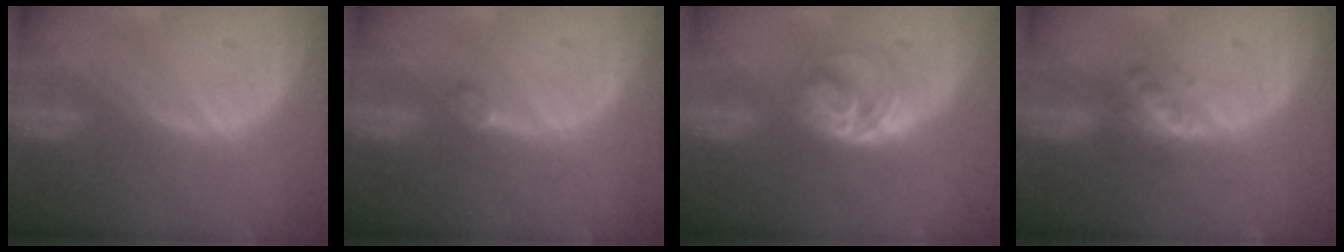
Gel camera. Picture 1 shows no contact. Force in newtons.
{"total": 1.4, "press": 1.4, "slide": 0.2}
{"total": 6.2, "press": 5.3, "slide": 3.2}
{"total": 4.9, "press": 4.4, "slide": 2.1}